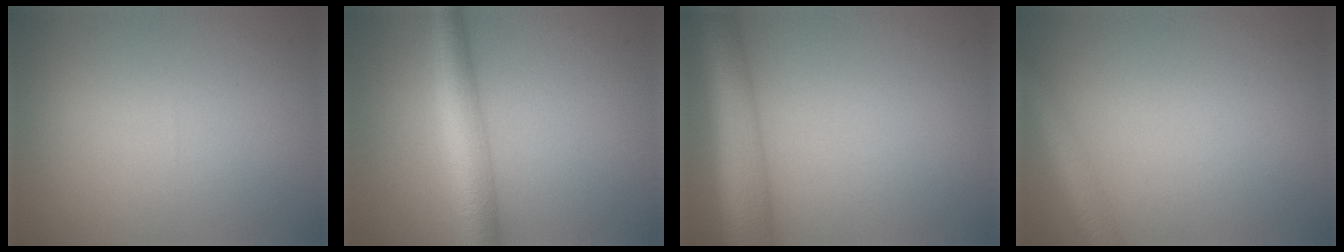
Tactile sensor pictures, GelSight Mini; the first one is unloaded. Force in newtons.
{"total": 4.6, "press": 4.6, "slide": 0.1}
{"total": 8.4, "press": 8.4, "slide": 0.3}
{"total": 3.0, "press": 3.0, "slide": 0.1}